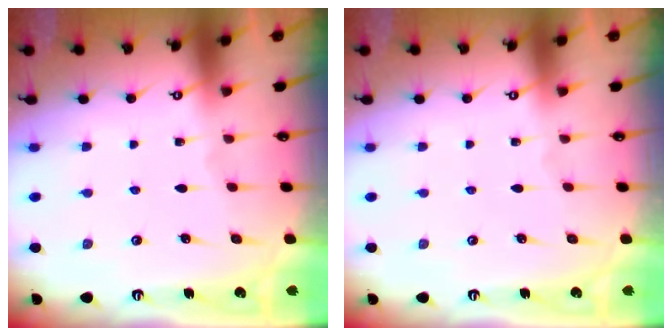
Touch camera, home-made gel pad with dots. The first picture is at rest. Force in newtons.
{"total": 0.0}